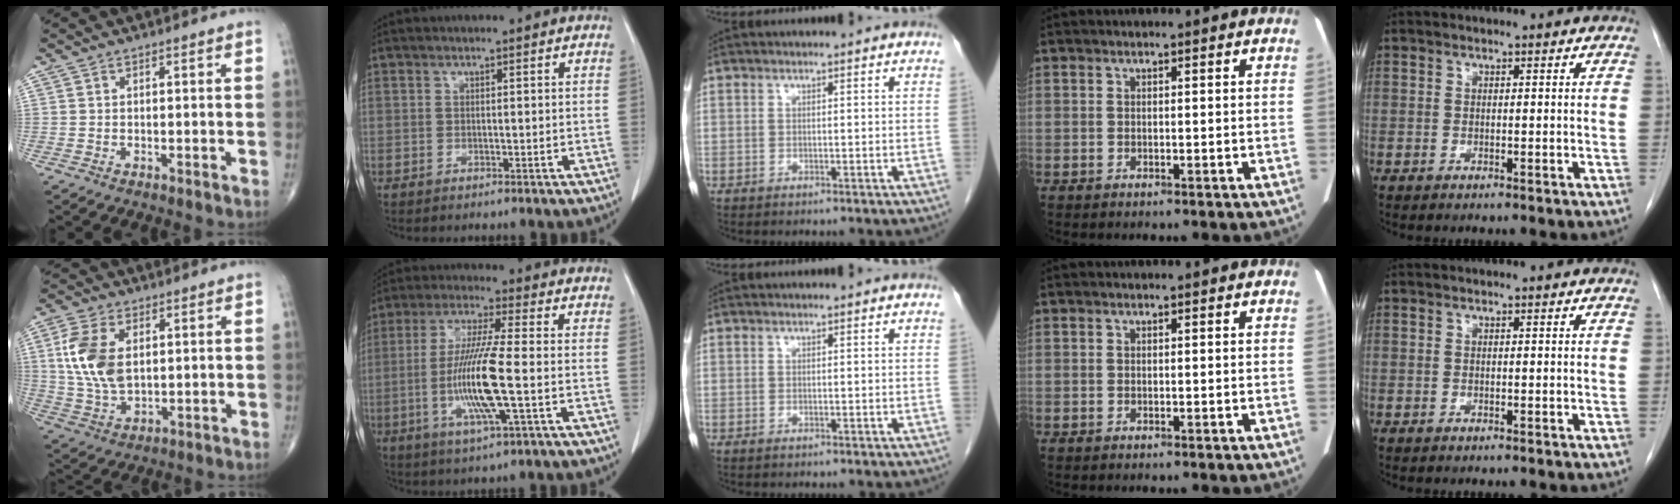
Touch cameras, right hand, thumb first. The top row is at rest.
{"thumb": {"total": 11.7, "force": [2.3, 6.9, 9.2], "torque": [-0.189, -0.007, 0.049]}, "index": {"total": 12.0, "force": [-2.2, 0.2, 11.8], "torque": [-0.239, -0.013, -0.049]}}